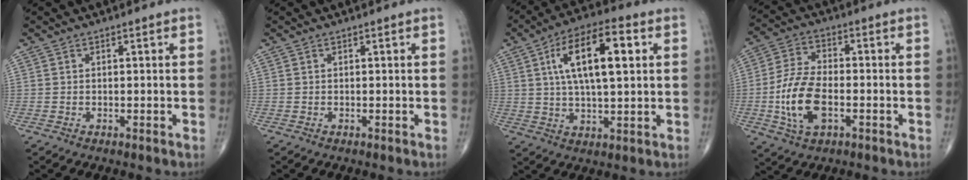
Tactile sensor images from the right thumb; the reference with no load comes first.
{"total": 0.0}
{"total": 15.2, "force": [4.0, 5.8, 13.5], "torque": [-0.224, 0.009, 0.062]}
{"total": 12.1, "force": [-2.9, 6.3, 9.9], "torque": [-0.200, 0.012, -0.056]}